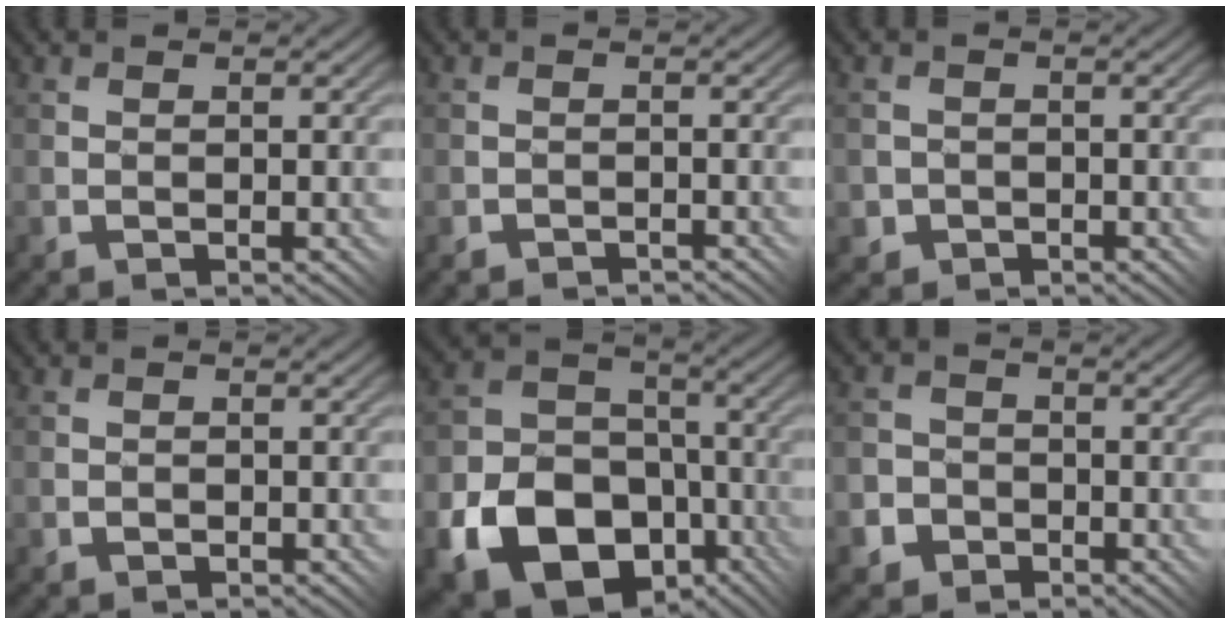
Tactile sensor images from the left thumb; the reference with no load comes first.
{"total": 1.1, "force": [-0.9, -0.1, -0.5], "torque": [0.011, 0.005, -0.023]}
{"total": 2.5, "force": [-1.0, 2.3, -0.2], "torque": [0.006, 0.001, -0.031]}
{"total": 0.7, "force": [-0.4, 0.6, 0.0], "torque": [0.004, -0.001, -0.007]}
{"total": 16.2, "force": [-7.9, 11.7, 7.9], "torque": [-0.173, -0.043, -0.133]}
{"total": 5.0, "force": [-2.2, 4.5, 0.4], "torque": [-0.015, 0.001, -0.060]}